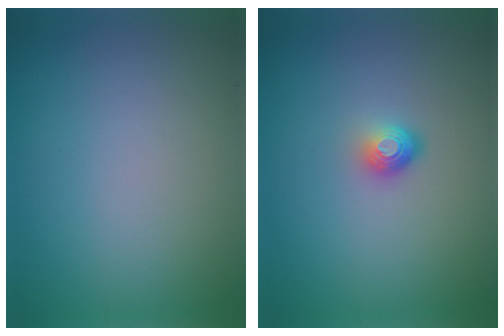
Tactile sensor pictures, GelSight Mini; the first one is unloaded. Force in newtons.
{"total": 1.8, "press": 1.2, "slide": 1.4}